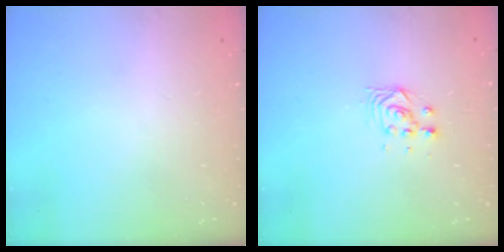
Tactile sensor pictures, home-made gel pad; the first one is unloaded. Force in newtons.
{"total": 3.5, "press": 3.5, "slide": 0.0}